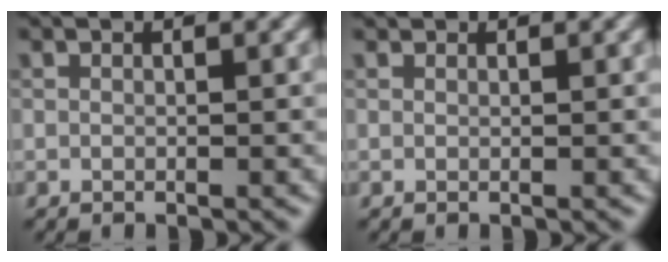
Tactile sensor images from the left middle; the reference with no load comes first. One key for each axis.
{"total": 0.5, "fx": 0.5, "fy": 0.1, "fz": 0.0, "tx": -0.005, "ty": -0.005, "tz": 0.004}